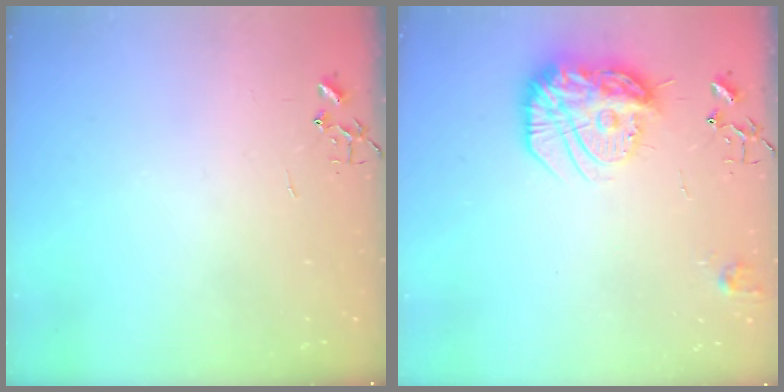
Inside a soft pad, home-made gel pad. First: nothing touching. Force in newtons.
{"total": 17.6, "press": 17.6, "slide": 1.5}